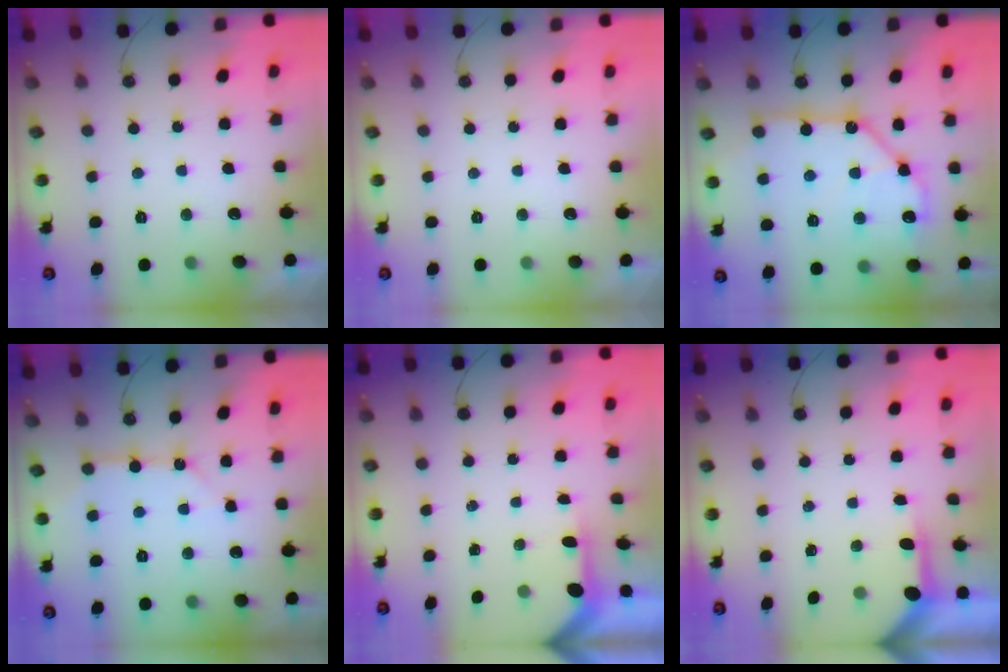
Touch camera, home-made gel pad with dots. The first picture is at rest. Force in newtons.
{"total": 0.0}
{"total": 16.3, "press": 16.2, "slide": 2.2}
{"total": 6.3, "press": 6.3, "slide": 0.2}
{"total": 2.8, "press": 2.8, "slide": 0.2}
{"total": 4.0, "press": 4.0, "slide": 0.3}